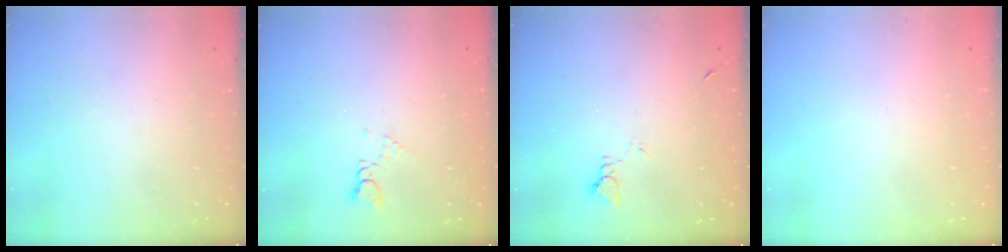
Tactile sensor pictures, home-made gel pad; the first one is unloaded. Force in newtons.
{"total": 1.9, "press": 1.8, "slide": 0.3}
{"total": 3.0, "press": 3.0, "slide": 0.4}
{"total": 0.0}